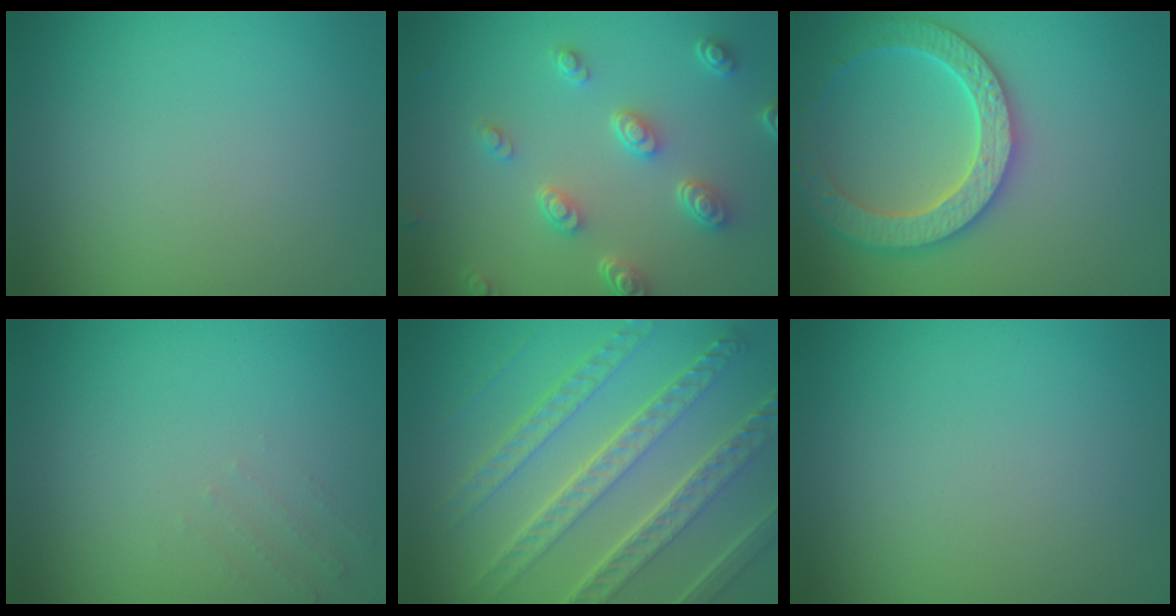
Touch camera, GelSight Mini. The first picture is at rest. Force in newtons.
{"total": 4.5, "press": 3.4, "slide": 2.9}
{"total": 4.7, "press": 4.6, "slide": 1.2}
{"total": 0.8, "press": 0.8, "slide": 0.2}
{"total": 8.4, "press": 6.1, "slide": 5.7}
{"total": 0.0}